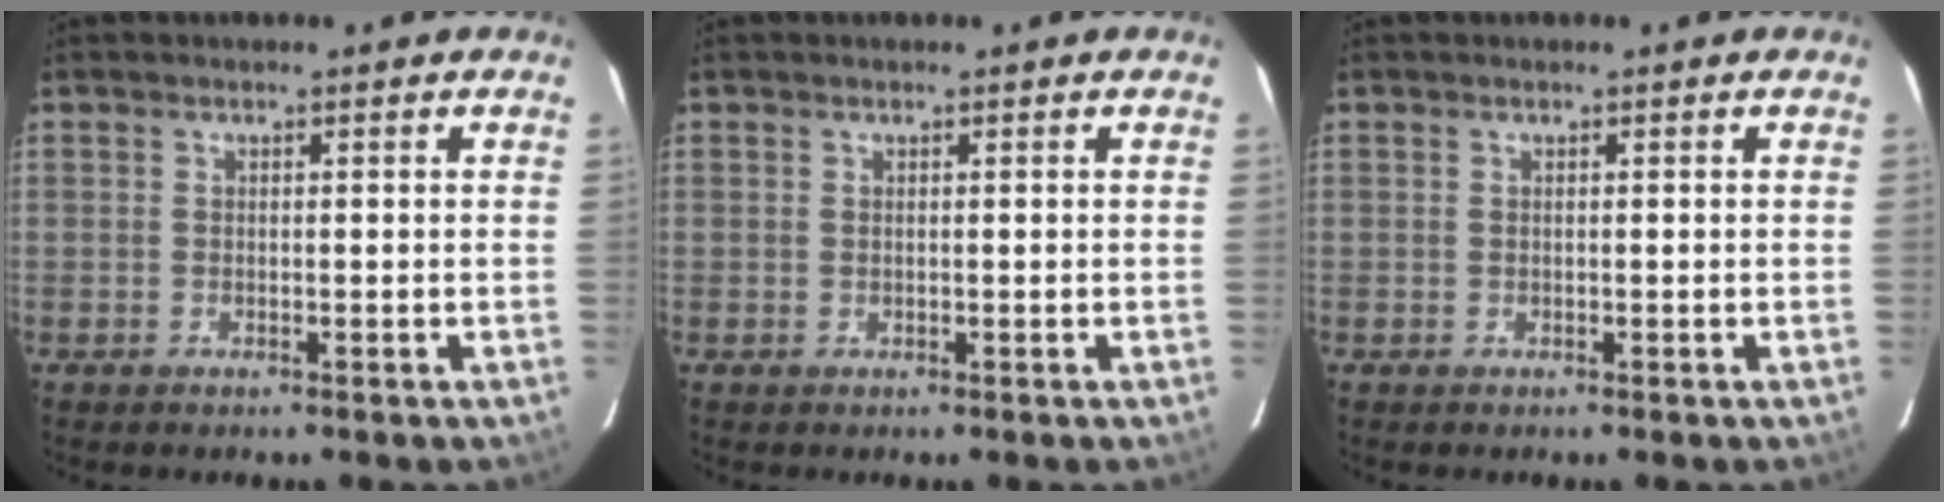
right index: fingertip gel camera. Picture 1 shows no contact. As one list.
[{"total": 0.0}, {"total": 0.0}]